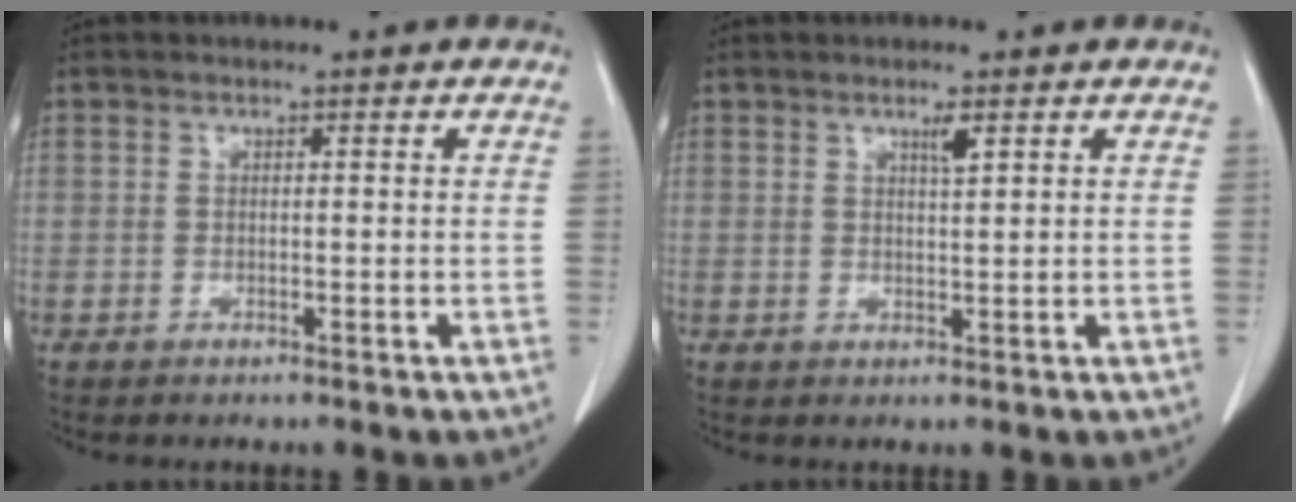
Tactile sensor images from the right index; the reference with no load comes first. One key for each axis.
{"total": 1.7, "fx": 1.0, "fy": 0.0, "fz": 1.4, "tx": -0.026, "ty": -0.003, "tz": 0.018}